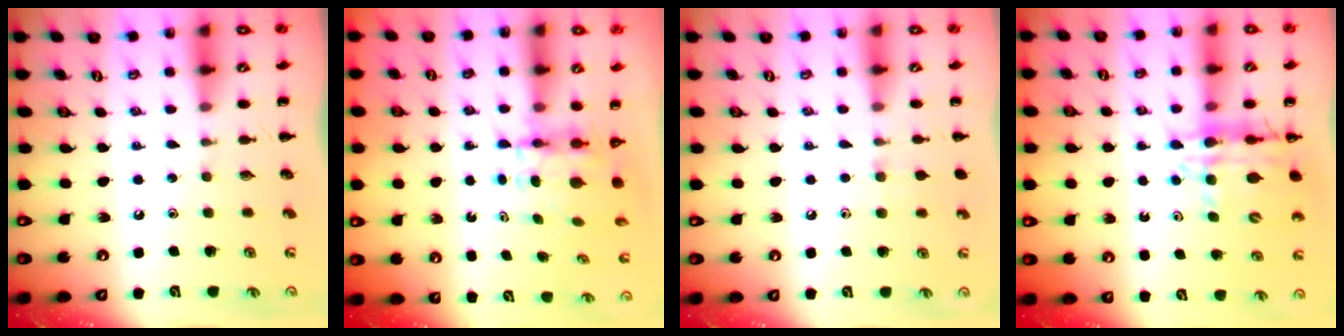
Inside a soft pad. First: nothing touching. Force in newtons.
{"total": 4.6, "press": 4.6, "slide": 0.8}
{"total": 5.3, "press": 4.9, "slide": 2.0}
{"total": 11.6, "press": 11.1, "slide": 3.3}